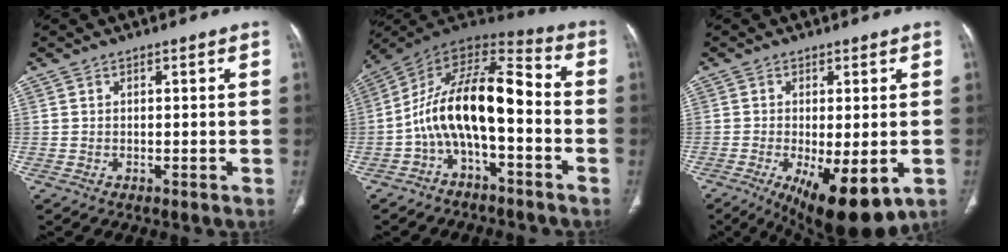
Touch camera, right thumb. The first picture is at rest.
{"total": 16.0, "force": [-3.6, 7.0, 14.0], "torque": [-0.232, 0.085, -0.070]}
{"total": 13.6, "force": [-4.9, 5.0, 11.7], "torque": [-0.170, -0.018, -0.061]}